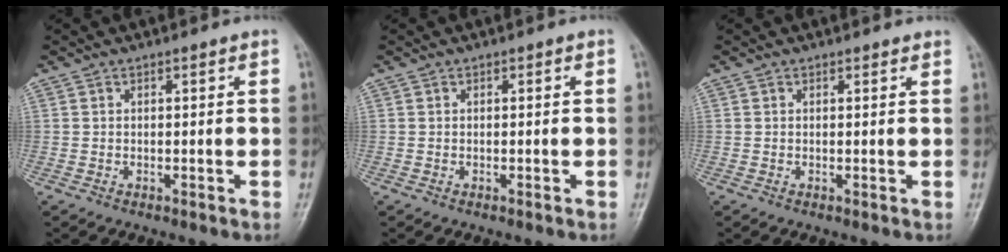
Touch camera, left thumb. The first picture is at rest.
{"total": 0.0}
{"total": 1.0, "force": [1.0, 0.2, 0.2], "torque": [-0.003, -0.004, 0.011]}